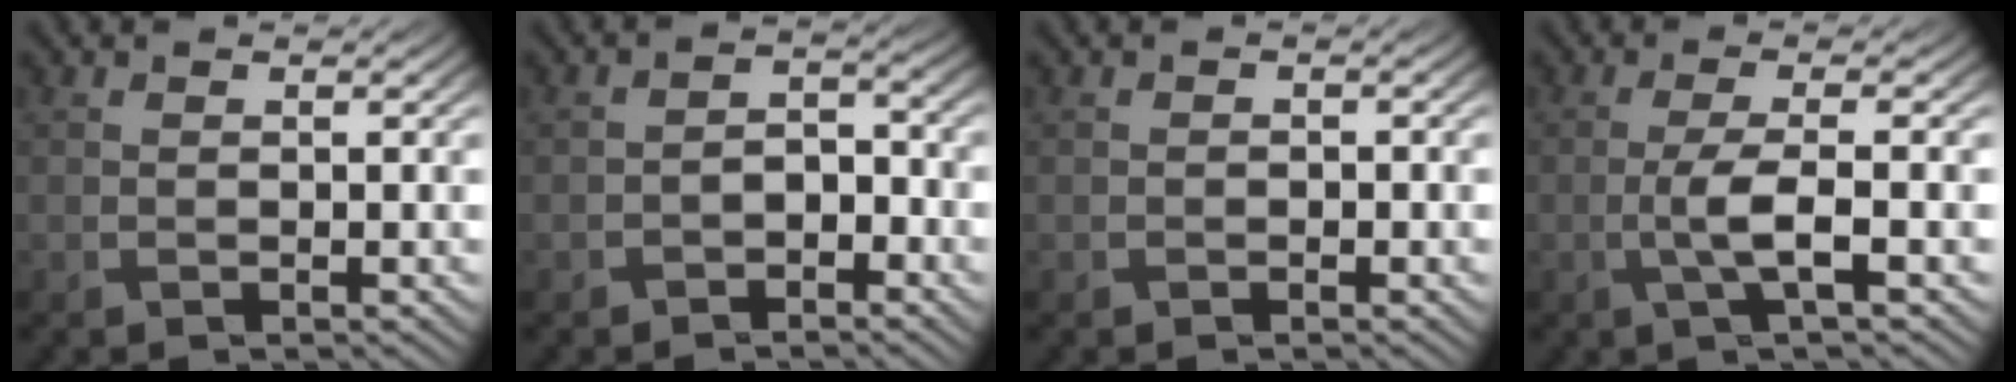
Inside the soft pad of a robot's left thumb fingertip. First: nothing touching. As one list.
[{"total": 2.5, "force": [-1.6, 1.6, 1.2], "torque": [-0.022, 0.007, -0.031]}, {"total": 0.7, "force": [-0.4, 0.5, 0.2], "torque": [-0.002, -0.003, -0.007]}, {"total": 3.9, "force": [-0.9, 0.6, 3.7], "torque": [-0.077, 0.006, -0.026]}]